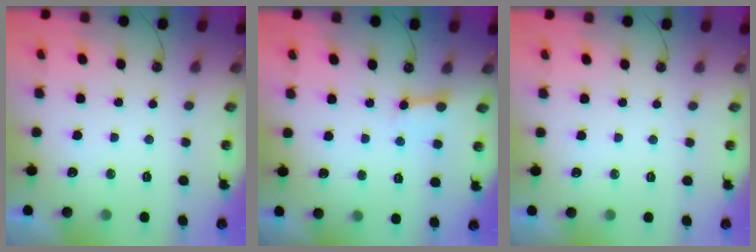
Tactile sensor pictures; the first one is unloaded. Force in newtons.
{"total": 4.4, "press": 4.4, "slide": 0.4}
{"total": 0.0}